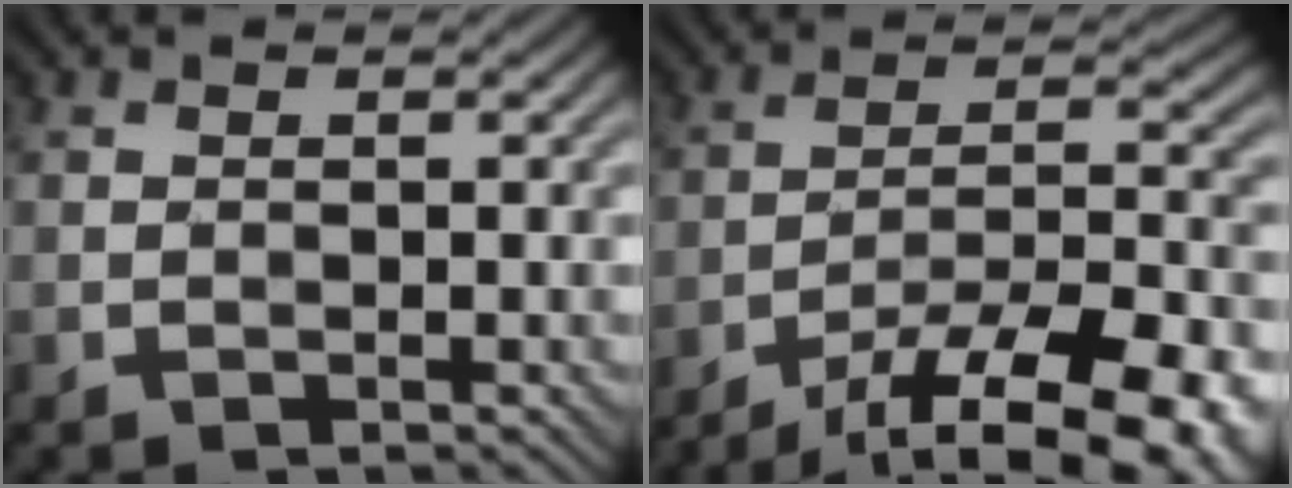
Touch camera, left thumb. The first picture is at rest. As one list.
[{"total": 18.8, "force": [-13.7, 5.3, 11.7], "torque": [-0.148, -0.007, -0.200]}]